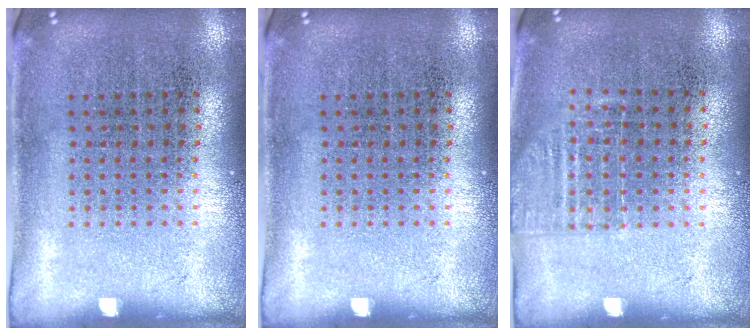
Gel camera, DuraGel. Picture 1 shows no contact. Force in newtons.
{"total": 0.0}
{"total": 1.1, "press": 1.0, "slide": 0.5}